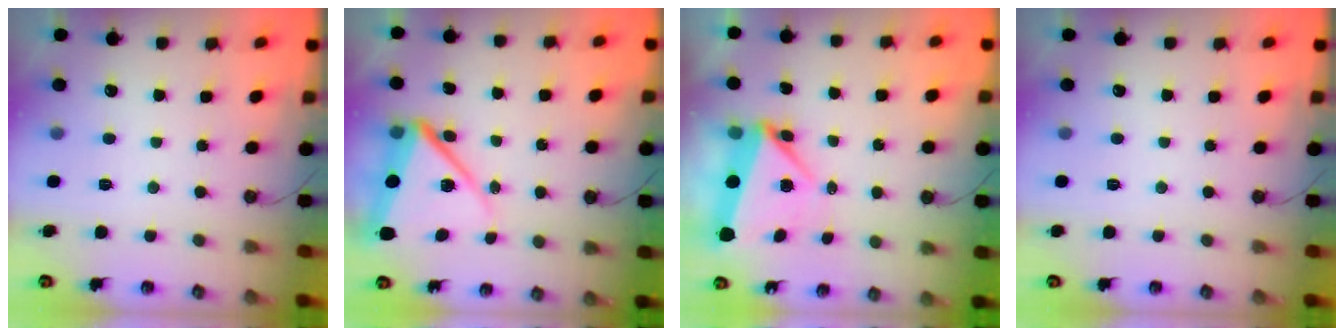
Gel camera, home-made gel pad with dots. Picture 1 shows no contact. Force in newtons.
{"total": 12.3, "press": 12.2, "slide": 1.5}
{"total": 5.2, "press": 5.2, "slide": 0.2}
{"total": 0.0}